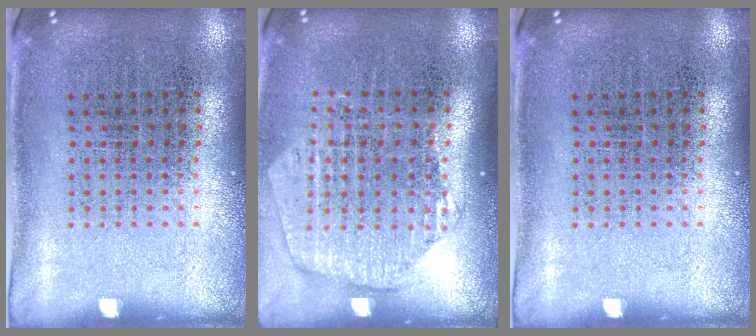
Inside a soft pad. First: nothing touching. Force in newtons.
{"total": 1.6, "press": 1.5, "slide": 0.7}
{"total": 0.0}